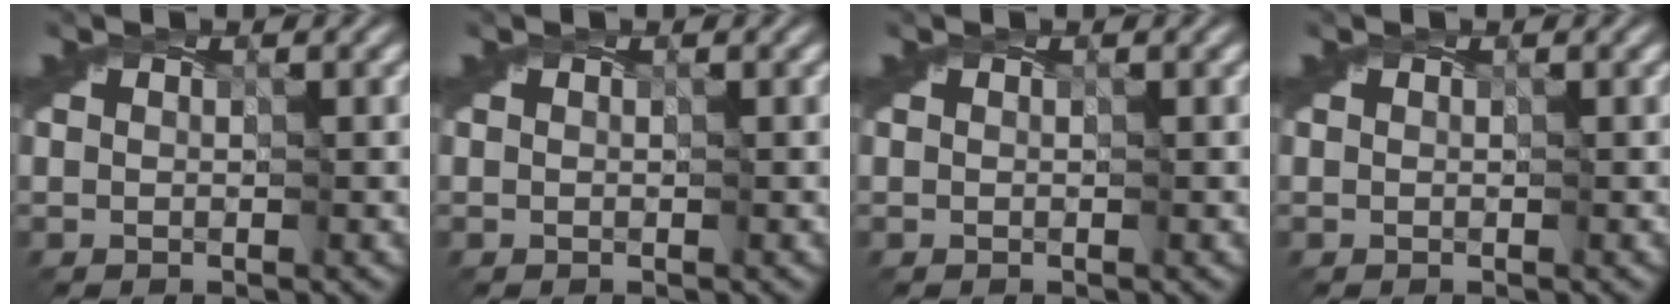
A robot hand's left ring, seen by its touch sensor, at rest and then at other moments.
{"total": 0.0}
{"total": 0.0}
{"total": 0.0}